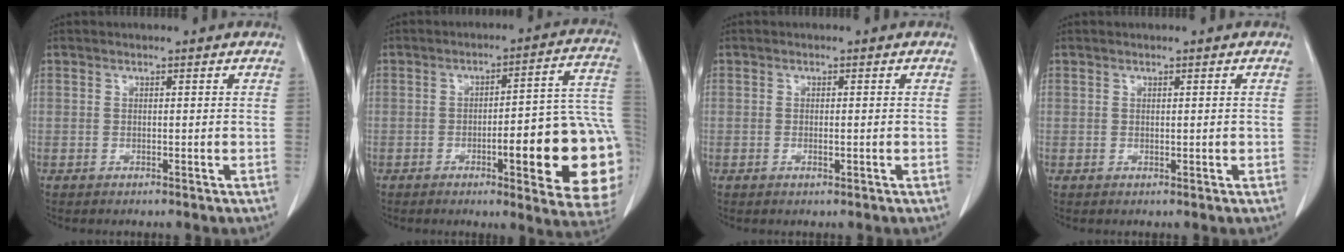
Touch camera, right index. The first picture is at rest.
{"total": 19.1, "force": [-4.5, 2.7, 18.4], "torque": [-0.140, 0.026, -0.045]}
{"total": 0.9, "force": [-0.3, 0.1, 0.8], "torque": [-0.015, 0.001, -0.004]}
{"total": 0.0}